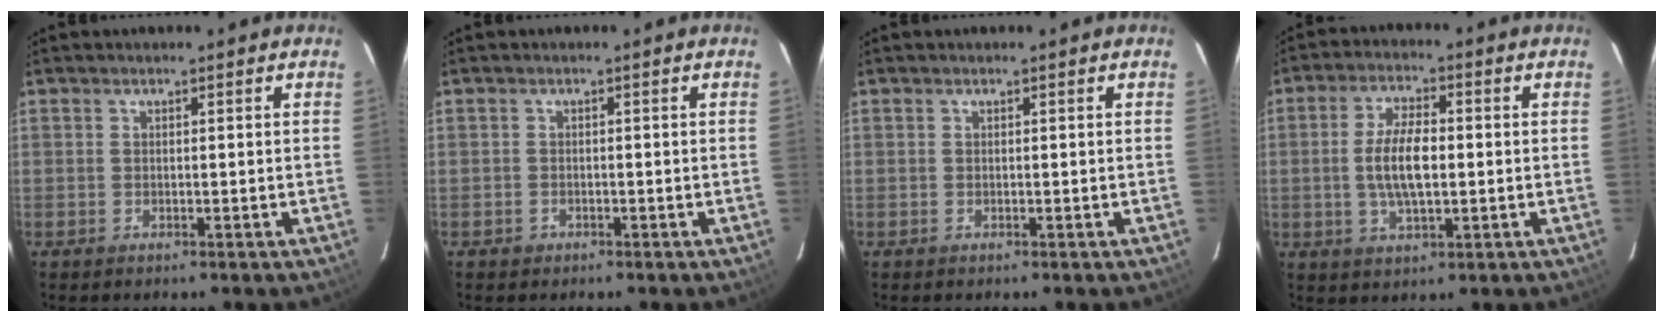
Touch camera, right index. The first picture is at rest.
{"total": 1.4, "force": [-0.8, 1.2, 0.0], "torque": [0.000, 0.001, -0.008]}
{"total": 0.0}
{"total": 8.5, "force": [-0.4, 3.4, 7.8], "torque": [-0.153, 0.004, -0.006]}